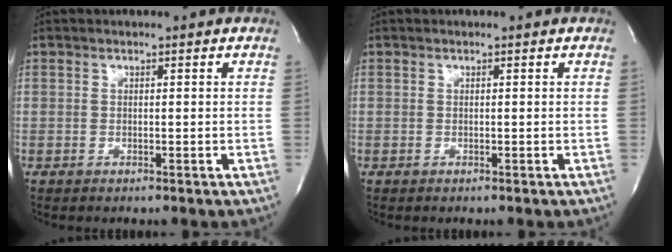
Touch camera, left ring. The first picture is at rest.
{"total": 0.0}